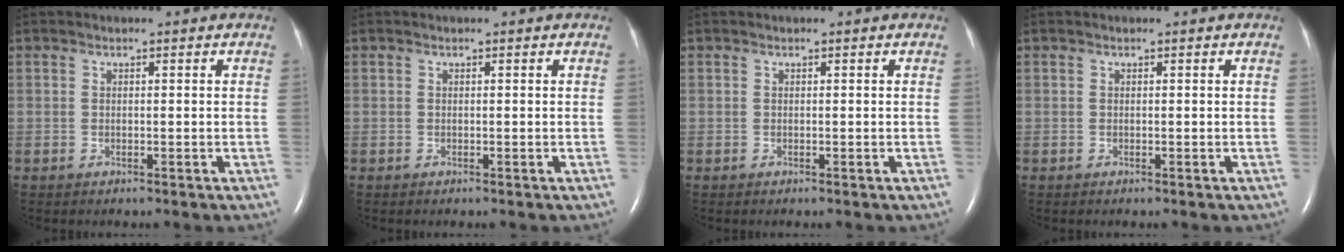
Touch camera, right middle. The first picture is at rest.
{"total": 0.0}
{"total": 0.0}
{"total": 0.0}